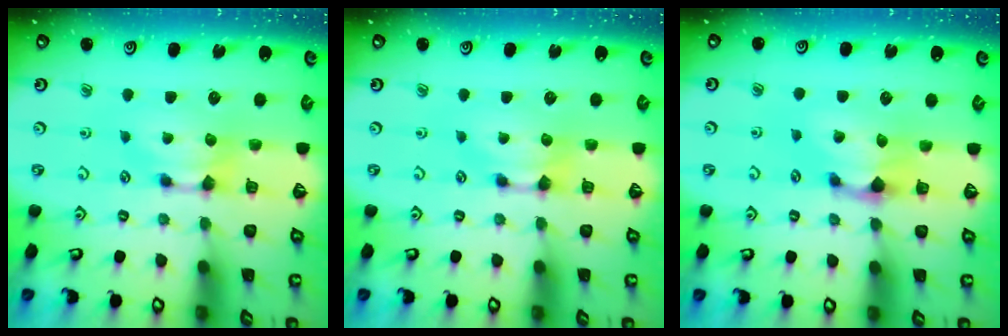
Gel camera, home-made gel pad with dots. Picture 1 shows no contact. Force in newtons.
{"total": 0.0}
{"total": 1.2, "press": 0.1, "slide": 1.2}